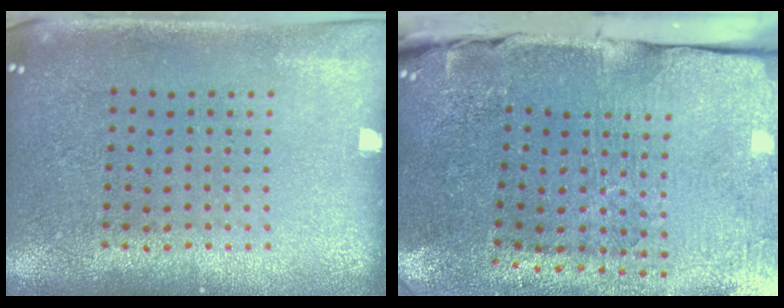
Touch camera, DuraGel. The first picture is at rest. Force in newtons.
{"total": 4.2, "press": 3.7, "slide": 2.1}